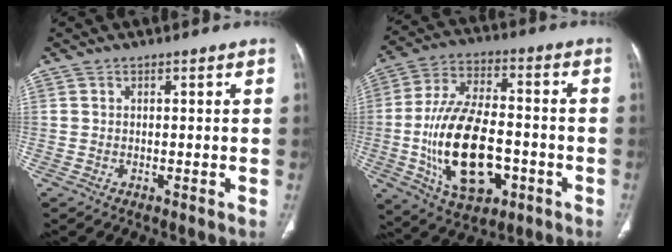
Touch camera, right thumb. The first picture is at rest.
{"total": 20.2, "force": [-4.8, 10.9, 16.3], "torque": [-0.289, 0.021, -0.070]}